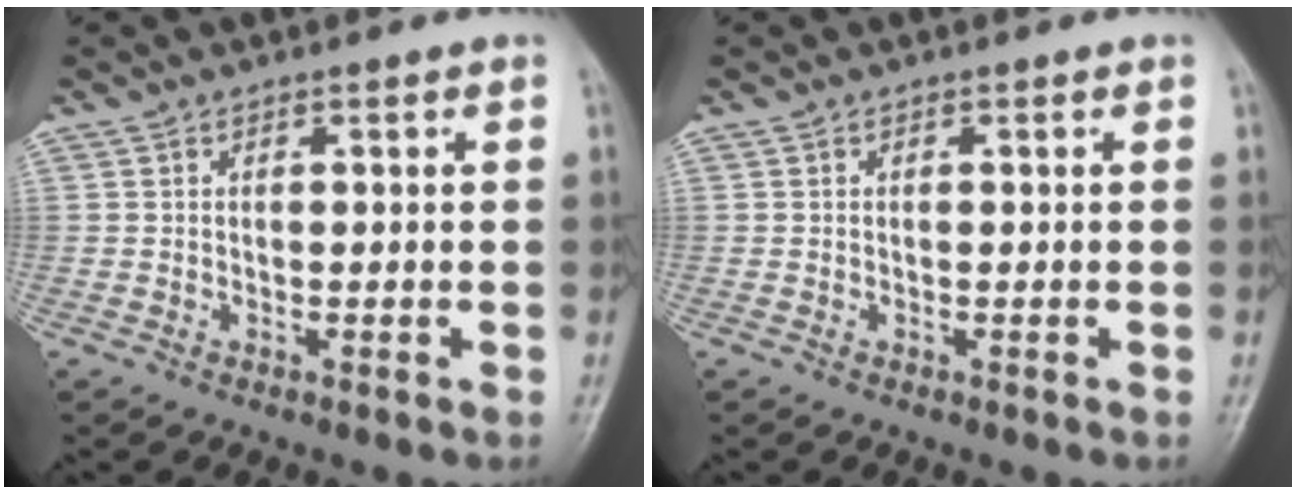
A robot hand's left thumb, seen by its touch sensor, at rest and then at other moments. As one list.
[{"total": 0.0}]